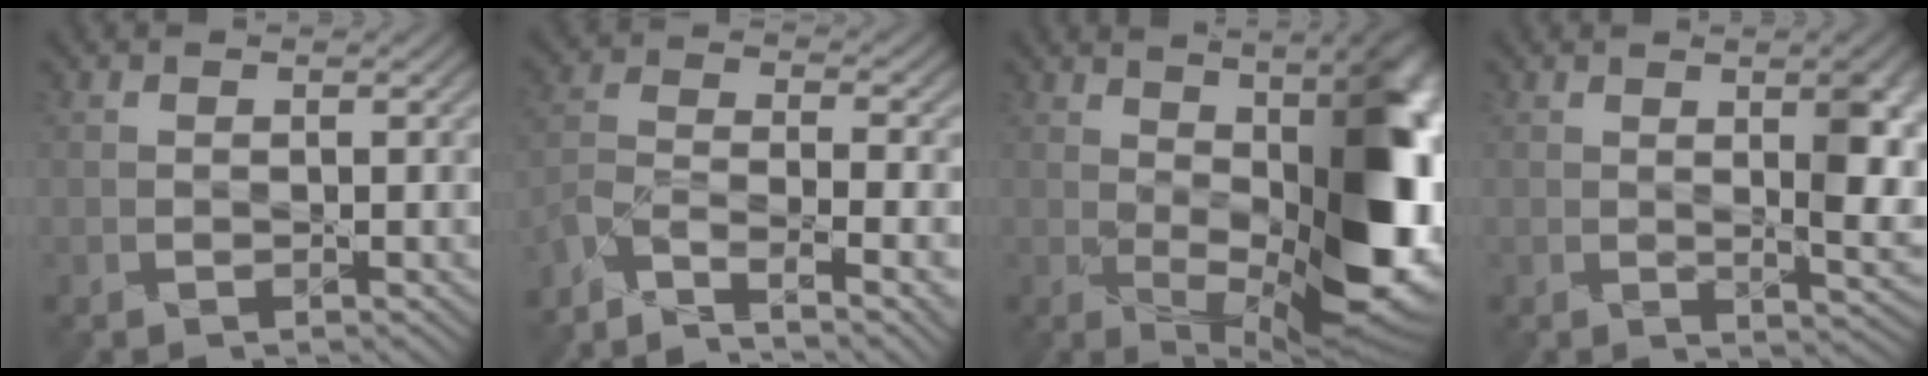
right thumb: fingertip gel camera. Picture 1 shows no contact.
{"total": 8.6, "force": [-6.4, 2.2, 5.3], "torque": [-0.109, -0.009, -0.127]}
{"total": 16.0, "force": [1.5, 6.4, 14.6], "torque": [-0.197, -0.009, 0.040]}
{"total": 7.9, "force": [1.5, 2.8, 7.2], "torque": [-0.101, -0.004, 0.031]}